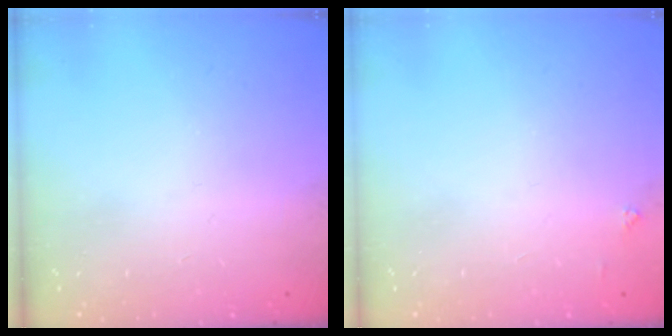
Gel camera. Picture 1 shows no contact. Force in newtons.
{"total": 3.8, "press": 3.8, "slide": 0.4}